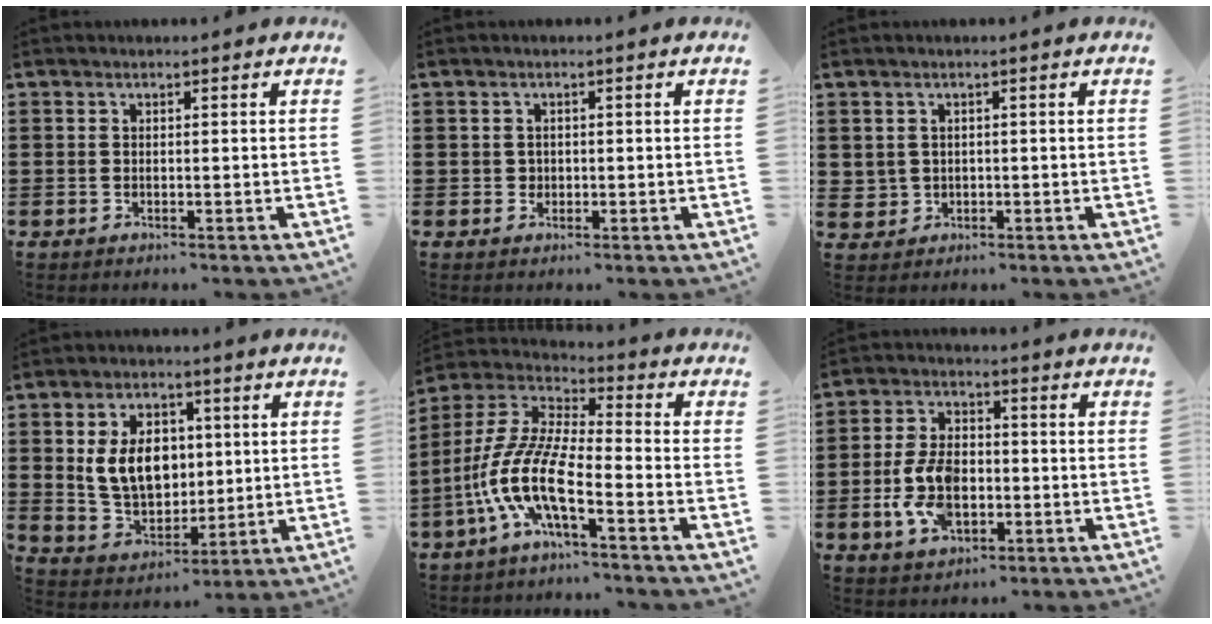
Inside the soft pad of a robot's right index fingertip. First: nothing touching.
{"total": 1.0, "force": [0.1, 1.0, 0.3], "torque": [-0.009, 0.004, 0.001]}
{"total": 1.7, "force": [0.2, 1.6, 0.2], "torque": [-0.013, 0.007, 0.001]}
{"total": 9.1, "force": [1.6, 6.7, 6.0], "torque": [-0.132, 0.011, 0.025]}
{"total": 11.3, "force": [-6.1, 2.8, 9.0], "torque": [-0.234, -0.022, -0.132]}
{"total": 9.0, "force": [-1.9, 5.4, 6.9], "torque": [-0.162, 0.002, -0.040]}